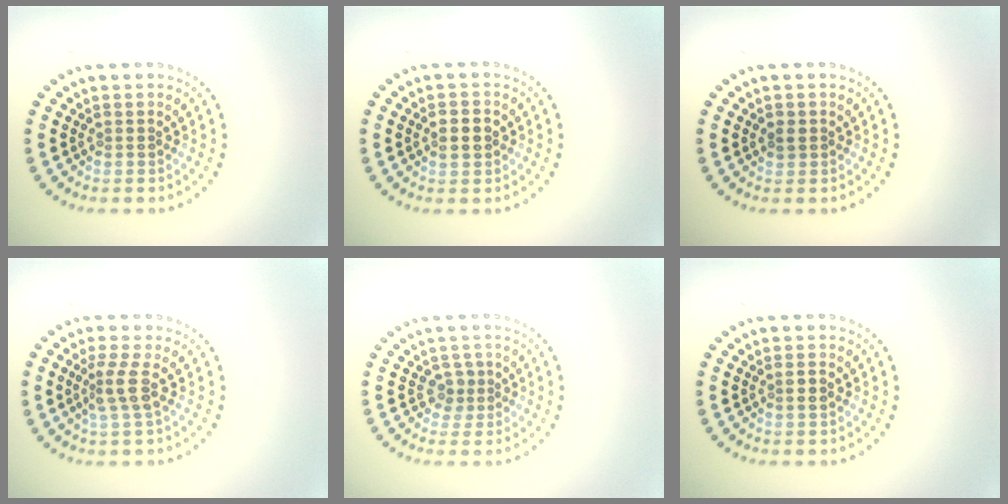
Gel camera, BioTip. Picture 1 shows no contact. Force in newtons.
{"total": 2.7, "press": 2.7, "slide": 0.1}
{"total": 1.0, "press": 1.0, "slide": 0.1}
{"total": 2.3, "press": 1.6, "slide": 1.6}
{"total": 1.7, "press": 1.3, "slide": 1.0}
{"total": 1.0, "press": 0.9, "slide": 0.3}